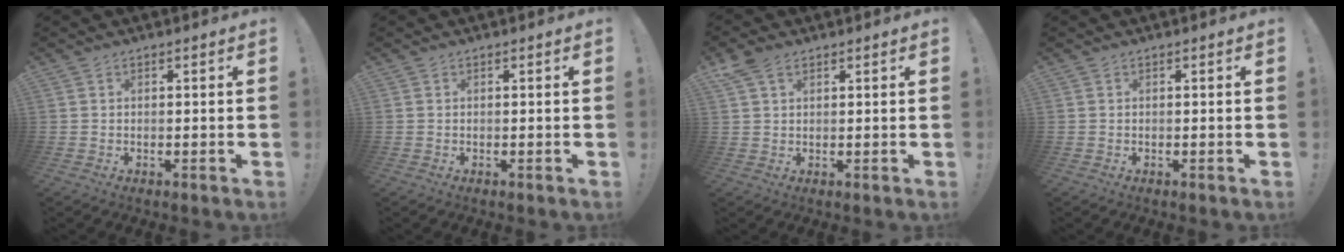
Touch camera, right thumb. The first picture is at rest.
{"total": 0.0}
{"total": 4.7, "force": [2.8, 2.6, 2.7], "torque": [-0.051, -0.006, 0.056]}
{"total": 0.0}